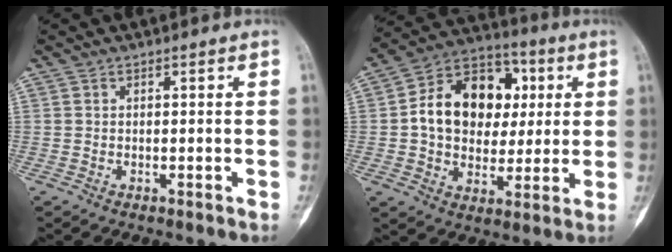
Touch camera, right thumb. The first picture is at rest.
{"total": 18.2, "force": [2.4, 13.6, 11.8], "torque": [-0.151, 0.020, 0.037]}